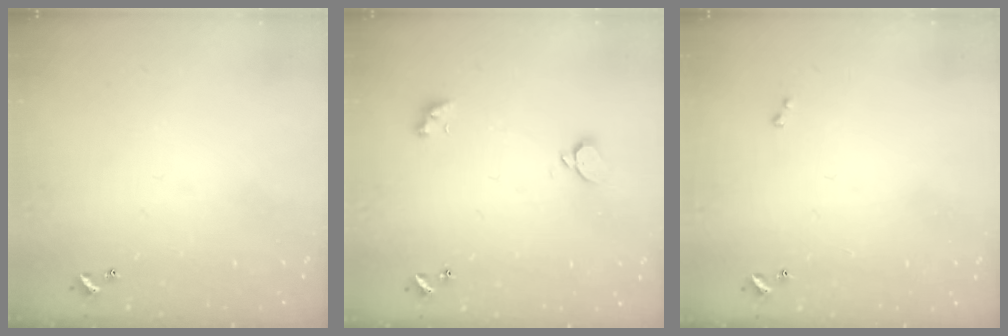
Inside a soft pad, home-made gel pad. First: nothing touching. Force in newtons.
{"total": 2.1, "press": 1.9, "slide": 0.9}
{"total": 0.0}